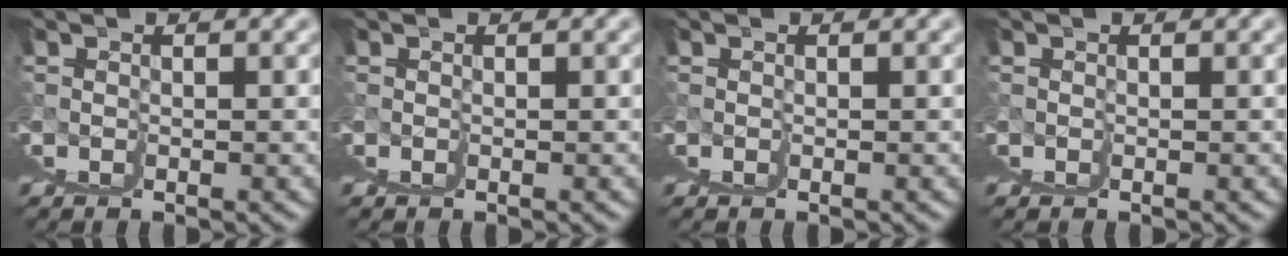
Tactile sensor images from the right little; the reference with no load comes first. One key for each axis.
{"total": 0.0}
{"total": 0.0}
{"total": 0.0}